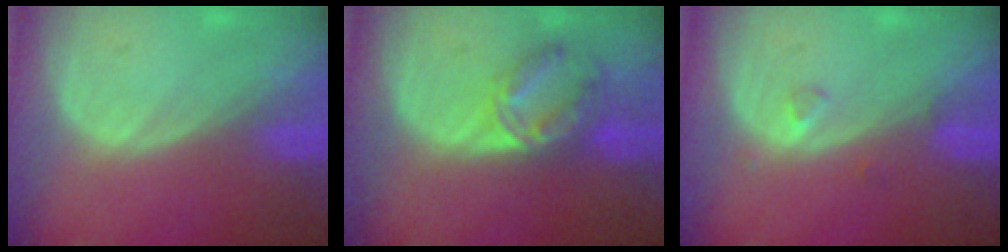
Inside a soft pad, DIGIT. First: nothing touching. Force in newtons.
{"total": 7.1, "press": 5.9, "slide": 4.0}
{"total": 1.2, "press": 1.2, "slide": 0.1}